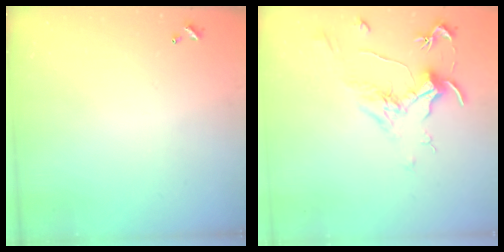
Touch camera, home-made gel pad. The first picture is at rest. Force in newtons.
{"total": 1.8, "press": 1.6, "slide": 0.9}